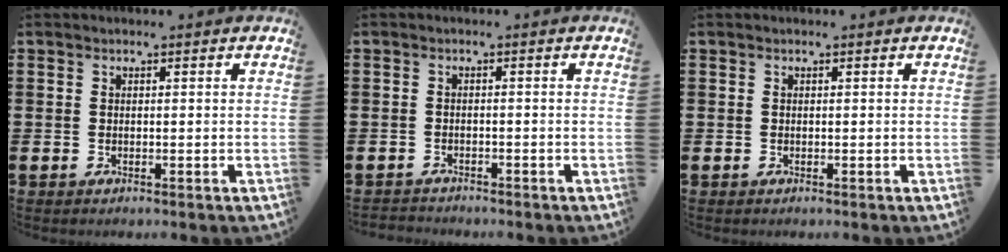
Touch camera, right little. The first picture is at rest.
{"total": 1.0, "force": [-1.0, 0.1, -0.1], "torque": [0.000, 0.002, -0.022]}
{"total": 0.0}